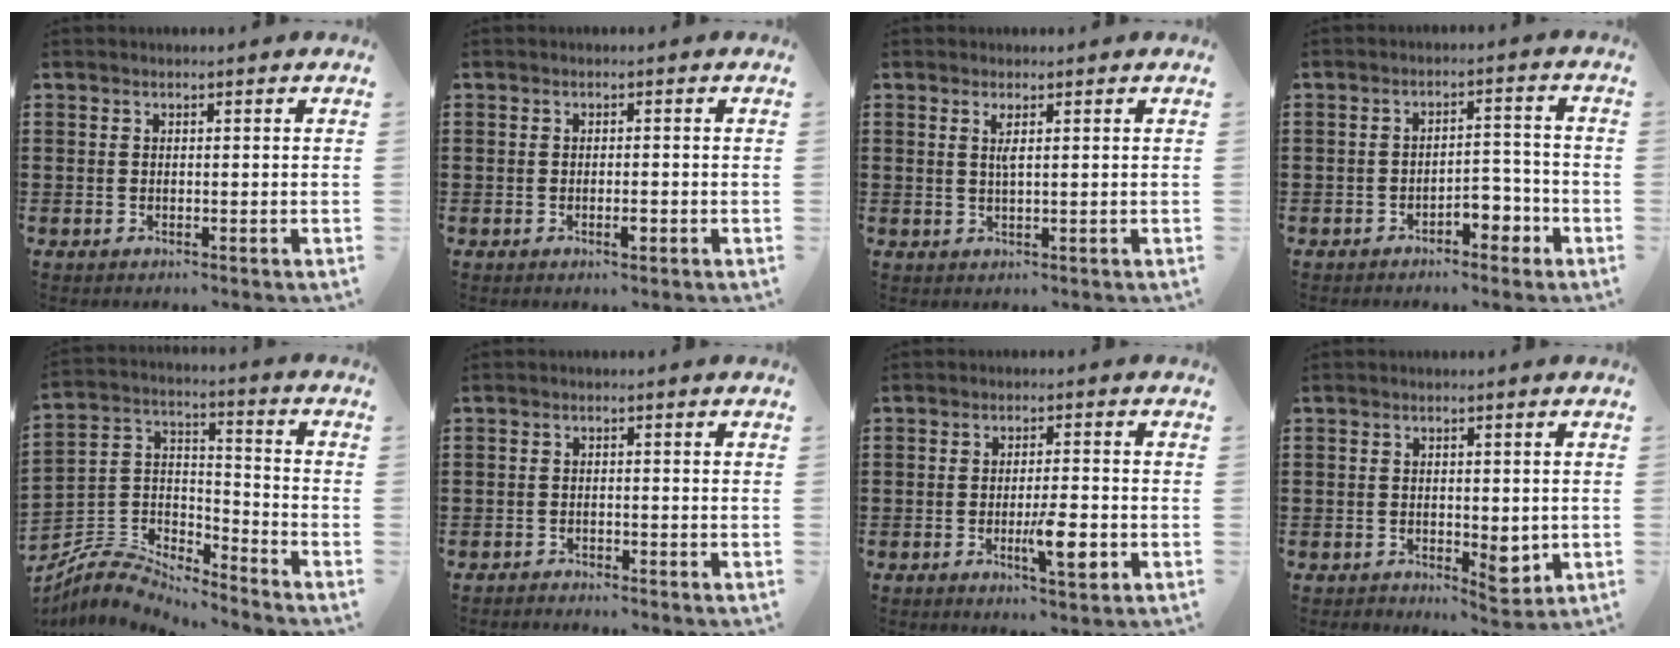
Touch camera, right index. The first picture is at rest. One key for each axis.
{"total": 1.6, "fx": -0.7, "fy": 0.5, "fz": 1.3, "tx": -0.025, "ty": -0.003, "tz": -0.012}
{"total": 1.7, "fx": 0.6, "fy": 0.2, "fz": 1.5, "tx": -0.033, "ty": 0.000, "tz": 0.010}
{"total": 4.1, "fx": -2.7, "fy": 1.9, "fz": 2.5, "tx": -0.041, "ty": 0.012, "tz": -0.051}
{"total": 6.4, "fx": -6.1, "fy": 1.6, "fz": 0.8, "tx": -0.039, "ty": -0.001, "tz": -0.129}
{"total": 1.3, "fx": -1.2, "fy": 0.2, "fz": -0.2, "tx": -0.001, "ty": 0.003, "tz": -0.027}
{"total": 6.5, "fx": -2.2, "fy": 1.5, "fz": 5.9, "tx": -0.106, "ty": -0.008, "tz": -0.035}
{"total": 3.4, "fx": -0.8, "fy": 2.2, "fz": 2.4, "tx": -0.035, "ty": 0.002, "tz": -0.016}